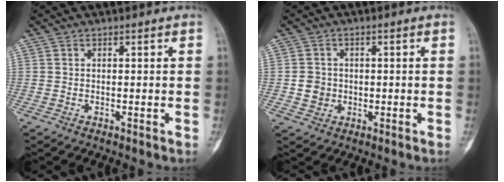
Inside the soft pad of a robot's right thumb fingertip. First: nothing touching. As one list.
[{"total": 3.5, "force": [-0.4, 3.3, 1.2], "torque": [-0.004, 0.005, -0.006]}]